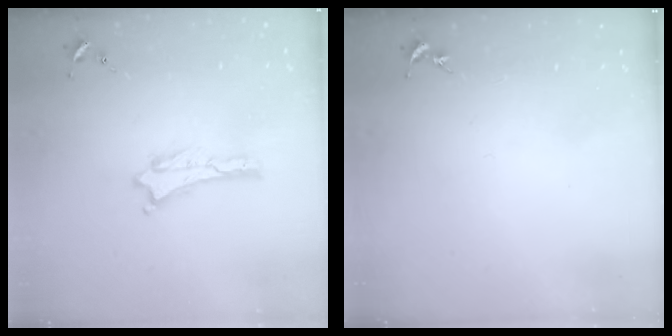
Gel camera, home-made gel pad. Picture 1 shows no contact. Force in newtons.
{"total": 0.0}